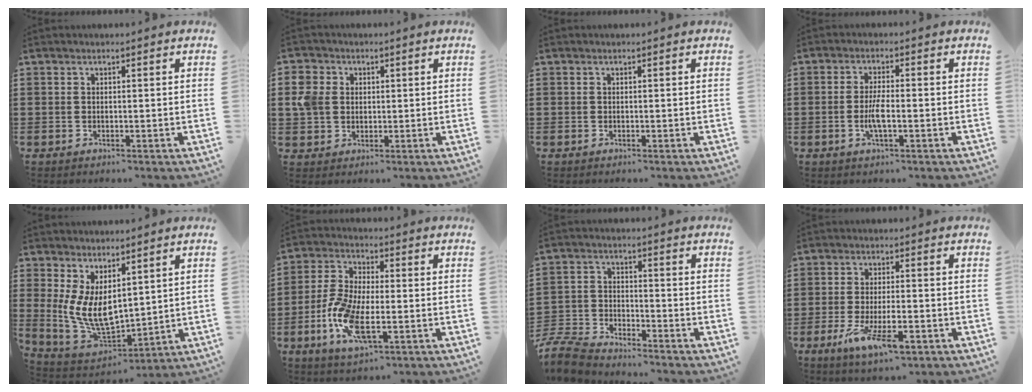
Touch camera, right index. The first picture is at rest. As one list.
[{"total": 5.2, "force": [0.8, 4.4, 2.6], "torque": [-0.085, 0.009, 0.009]}, {"total": 0.0}, {"total": 4.0, "force": [-1.1, 0.8, 3.8], "torque": [-0.087, -0.006, -0.027]}, {"total": 7.6, "force": [1.9, 4.3, 5.9], "torque": [-0.147, -0.015, 0.037]}, {"total": 10.2, "force": [-3.2, 4.2, 8.8], "torque": [-0.211, -0.015, -0.065]}, {"total": 6.7, "force": [-6.5, 1.2, 1.3], "torque": [-0.050, 0.002, -0.133]}, {"total": 7.7, "force": [-3.6, 2.1, 6.4], "torque": [-0.133, -0.011, -0.066]}]